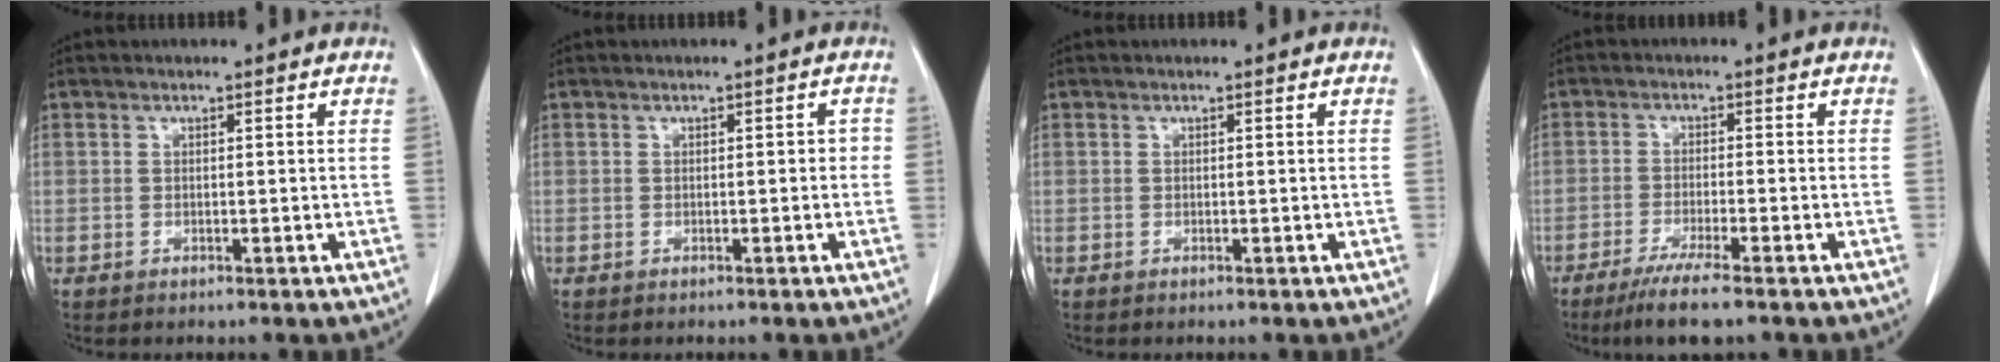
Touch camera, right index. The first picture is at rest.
{"total": 1.2, "force": [-0.2, 0.8, 0.9], "torque": [-0.007, 0.011, -0.002]}
{"total": 0.0}
{"total": 6.8, "force": [-5.0, 0.0, 4.6], "torque": [-0.078, -0.017, -0.084]}